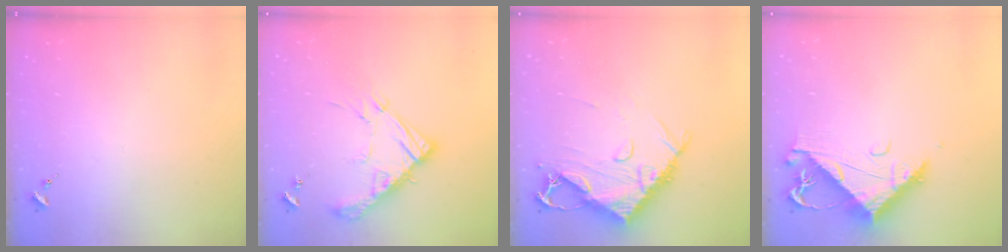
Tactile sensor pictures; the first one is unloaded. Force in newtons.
{"total": 16.8, "press": 16.7, "slide": 1.7}
{"total": 13.0, "press": 12.9, "slide": 1.5}
{"total": 10.1, "press": 10.0, "slide": 1.0}